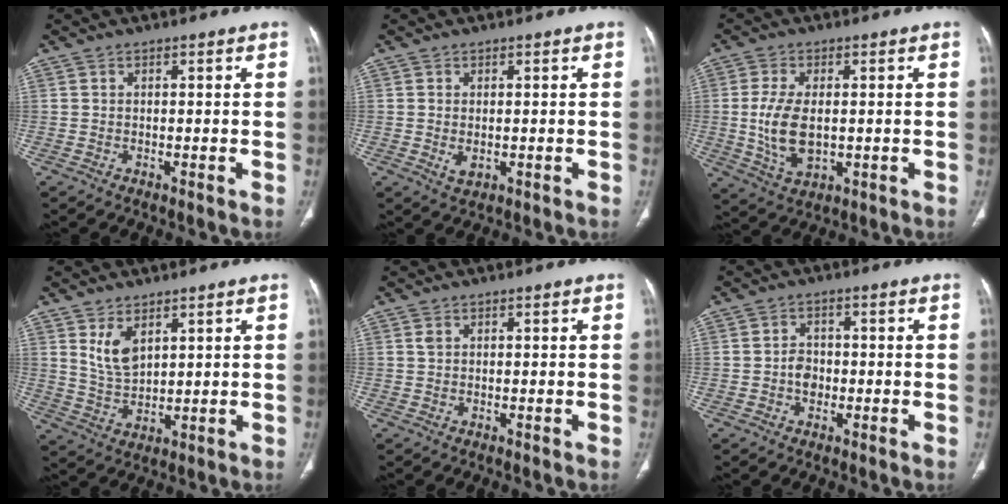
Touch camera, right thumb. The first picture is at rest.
{"total": 2.2, "force": [-0.3, 1.4, 1.8], "torque": [-0.033, -0.007, 0.001]}
{"total": 9.4, "force": [-0.2, 5.2, 7.9], "torque": [-0.158, -0.010, 0.004]}
{"total": 6.1, "force": [3.1, 3.2, 4.1], "torque": [-0.069, -0.023, 0.071]}
{"total": 0.8, "force": [0.4, 0.5, 0.5], "torque": [-0.012, 0.006, 0.011]}
{"total": 3.4, "force": [-0.7, 2.8, 2.0], "torque": [-0.018, 0.009, -0.015]}